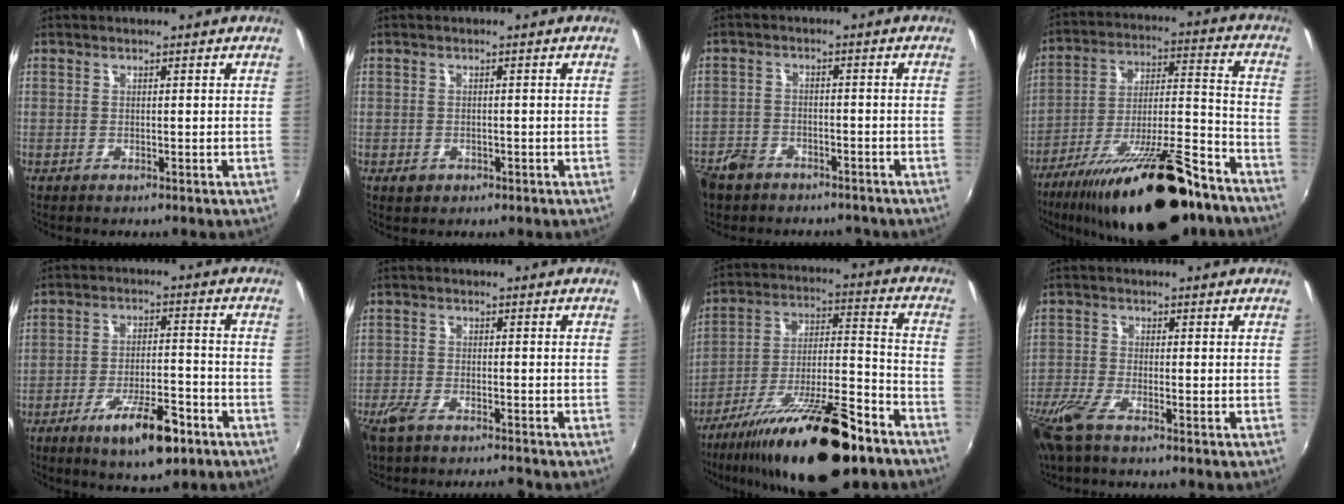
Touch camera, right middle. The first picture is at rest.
{"total": 1.6, "force": [-0.6, 1.3, 0.6], "torque": [-0.012, -0.002, -0.006]}
{"total": 8.9, "force": [-6.2, 5.7, 2.8], "torque": [-0.088, 0.011, -0.100]}
{"total": 26.7, "force": [-19.4, 6.8, 17.1], "torque": [-0.292, -0.028, -0.291]}
{"total": 10.8, "force": [-6.4, 2.9, 8.2], "torque": [-0.152, -0.007, -0.098]}
{"total": 6.5, "force": [-5.5, 1.6, 3.2], "torque": [-0.083, -0.018, -0.104]}
{"total": 24.6, "force": [-16.7, 6.4, 16.9], "torque": [-0.292, -0.032, -0.263]}
{"total": 7.9, "force": [-5.7, 2.1, 5.1], "torque": [-0.132, -0.028, -0.117]}